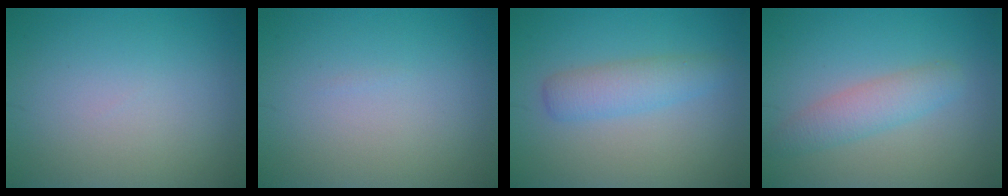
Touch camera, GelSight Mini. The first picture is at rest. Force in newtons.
{"total": 0.0}
{"total": 2.9, "press": 2.9, "slide": 0.1}
{"total": 2.9, "press": 2.9, "slide": 0.1}